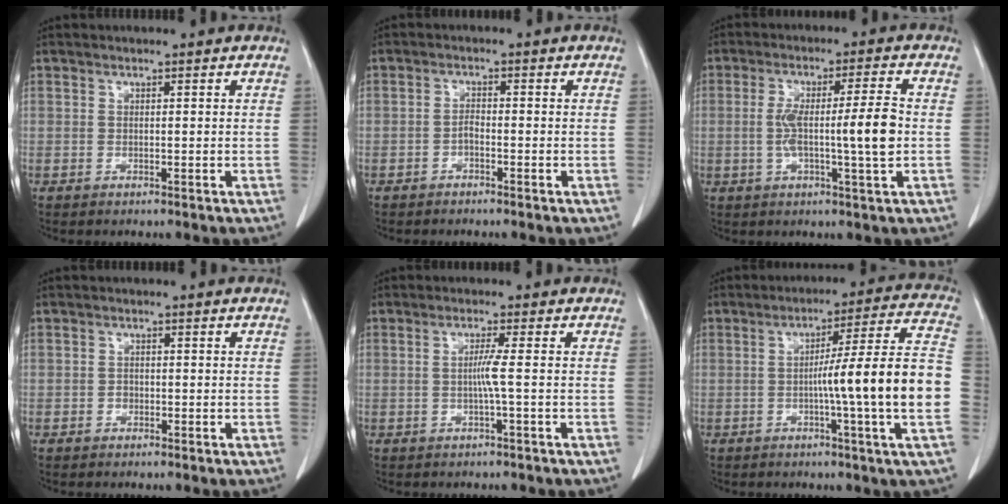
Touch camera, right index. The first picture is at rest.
{"total": 1.4, "force": [-0.9, 0.4, 0.9], "torque": [-0.015, 0.004, -0.018]}
{"total": 9.3, "force": [-0.8, 0.0, 9.2], "torque": [-0.161, 0.008, -0.015]}
{"total": 1.0, "force": [-0.4, 0.8, 0.3], "torque": [-0.001, 0.005, -0.010]}
{"total": 2.5, "force": [-0.4, -0.8, 2.3], "torque": [-0.045, -0.001, -0.008]}
{"total": 15.8, "force": [-2.6, -1.7, 15.5], "torque": [-0.225, 0.009, -0.048]}